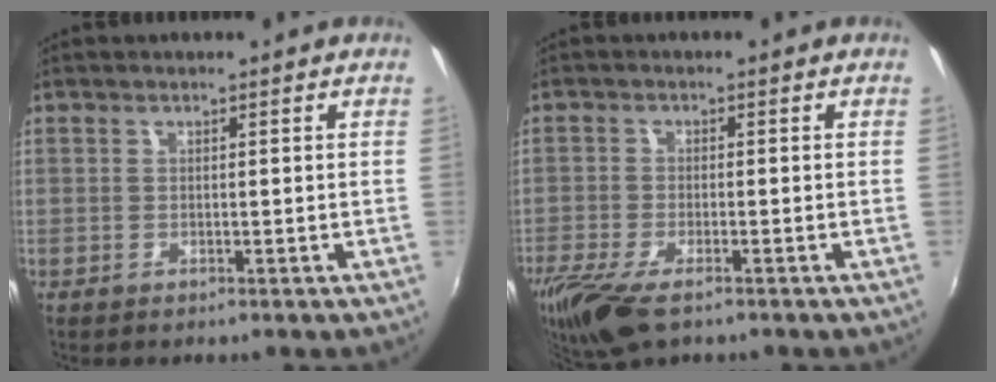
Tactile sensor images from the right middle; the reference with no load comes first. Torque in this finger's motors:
{"motor_torque": [1.18, -0.95, 0.53, 0.15]}